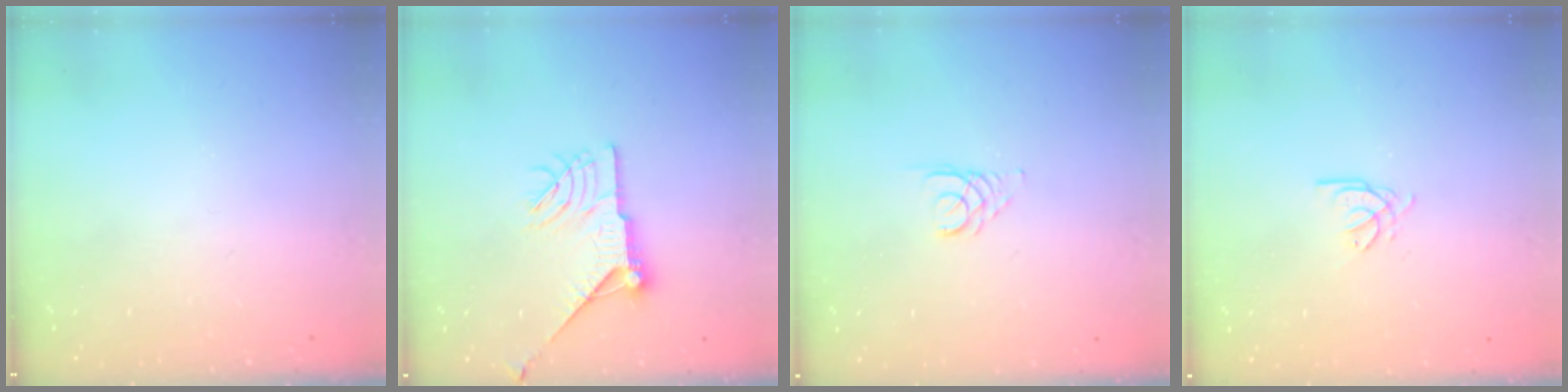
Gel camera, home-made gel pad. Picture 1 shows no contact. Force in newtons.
{"total": 12.6, "press": 12.6, "slide": 0.4}
{"total": 2.6, "press": 2.6, "slide": 0.2}
{"total": 2.4, "press": 2.4, "slide": 0.1}